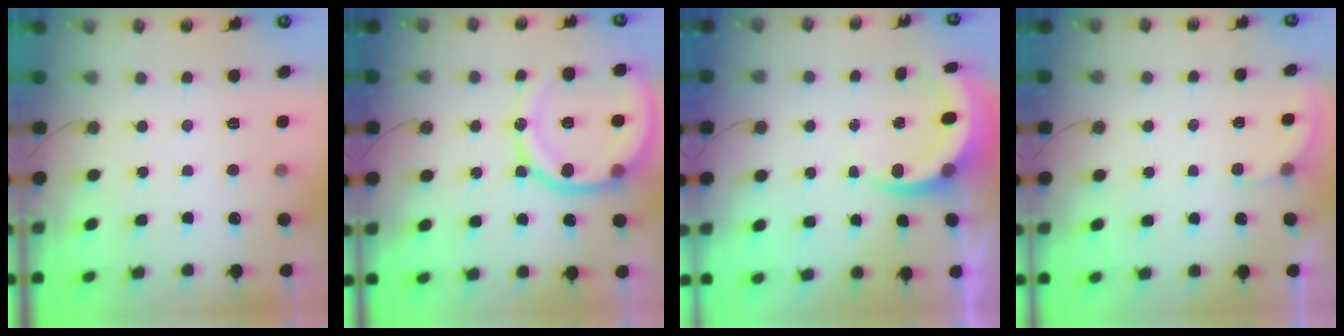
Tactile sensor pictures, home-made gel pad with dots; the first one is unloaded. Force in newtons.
{"total": 16.6, "press": 16.5, "slide": 1.8}
{"total": 7.2, "press": 7.0, "slide": 1.8}
{"total": 2.6, "press": 2.6, "slide": 0.1}